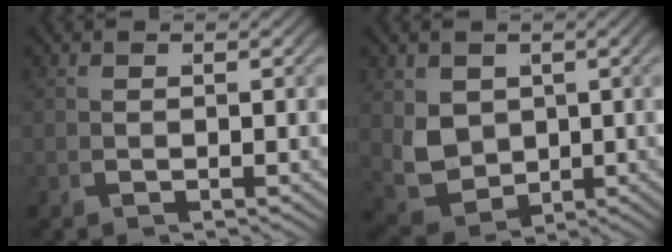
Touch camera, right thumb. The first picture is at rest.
{"total": 6.8, "force": [-0.2, 5.5, 4.0], "torque": [-0.115, -0.047, 0.020]}